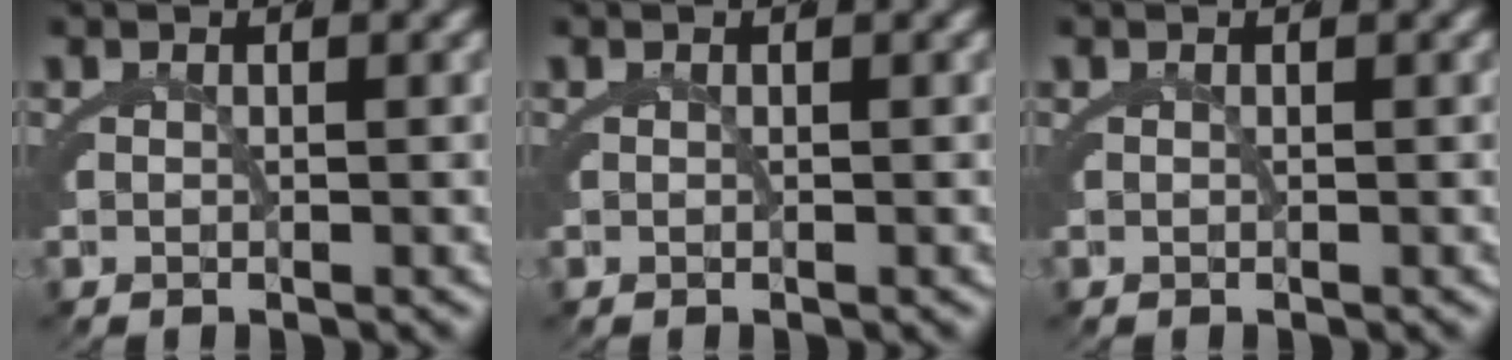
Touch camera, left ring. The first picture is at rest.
{"total": 0.0}
{"total": 0.0}